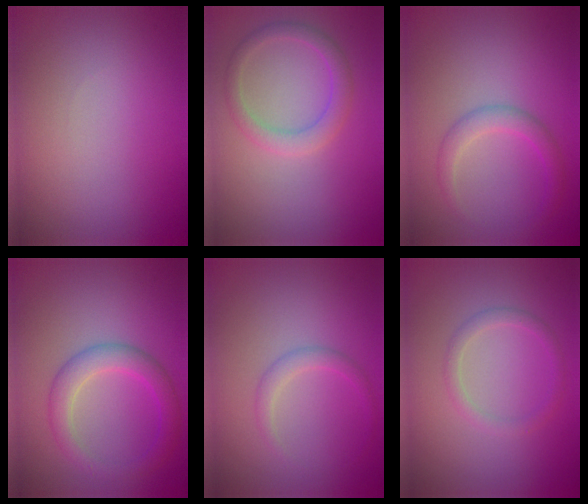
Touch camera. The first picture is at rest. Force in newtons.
{"total": 2.5, "press": 2.5, "slide": 0.3}
{"total": 2.1, "press": 2.1, "slide": 0.1}
{"total": 3.4, "press": 3.4, "slide": 0.1}
{"total": 1.4, "press": 1.4, "slide": 0.1}
{"total": 1.5, "press": 1.5, "slide": 0.1}